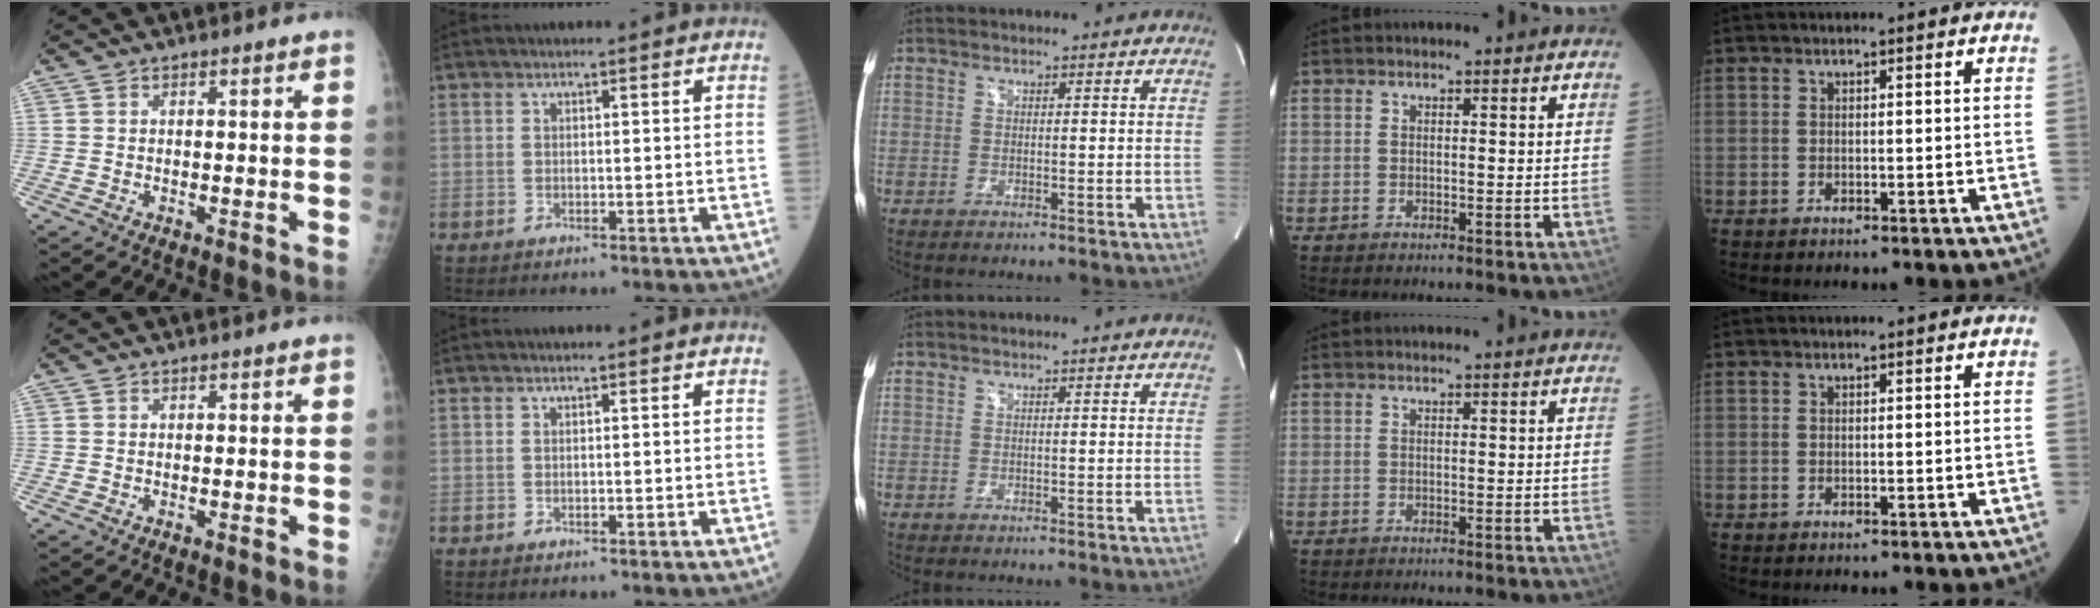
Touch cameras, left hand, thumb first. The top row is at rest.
{}